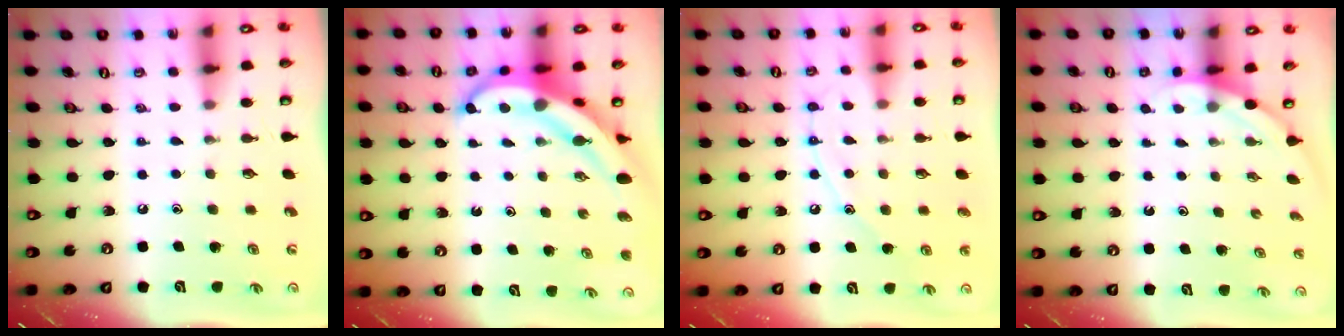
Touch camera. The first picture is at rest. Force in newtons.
{"total": 8.7, "press": 8.6, "slide": 1.6}
{"total": 9.7, "press": 9.7, "slide": 0.8}
{"total": 2.2, "press": 2.2, "slide": 0.0}